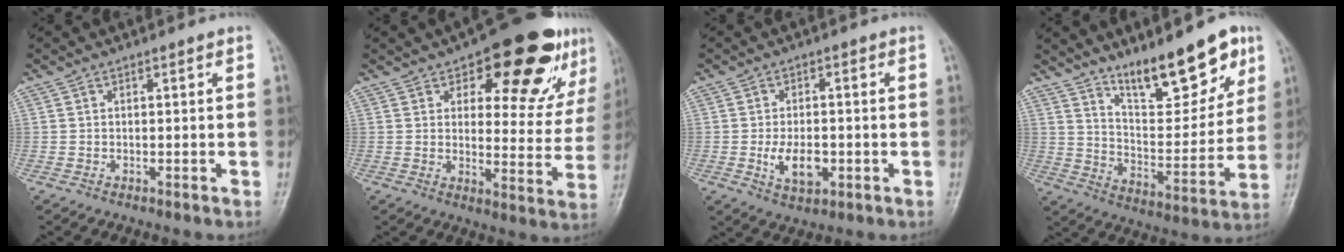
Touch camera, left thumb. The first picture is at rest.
{"total": 19.5, "force": [10.7, 8.5, 13.9], "torque": [-0.128, -0.034, 0.148]}
{"total": 6.6, "force": [-1.6, 4.0, 5.1], "torque": [-0.079, 0.001, -0.023]}
{"total": 16.7, "force": [11.3, 5.6, 11.0], "torque": [-0.118, -0.073, 0.190]}